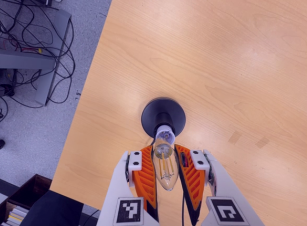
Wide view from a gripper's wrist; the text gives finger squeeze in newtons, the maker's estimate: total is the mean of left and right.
{"total": 21.7, "left": 23.5, "right": 19.9}